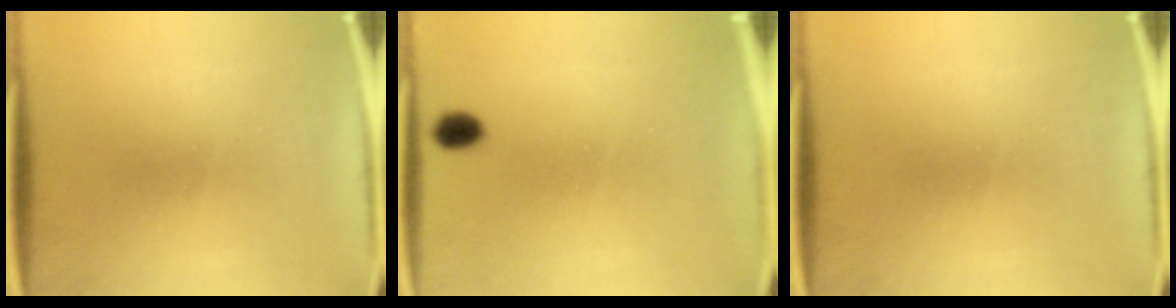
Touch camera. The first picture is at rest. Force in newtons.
{"total": 1.7}
{"total": 0.0}